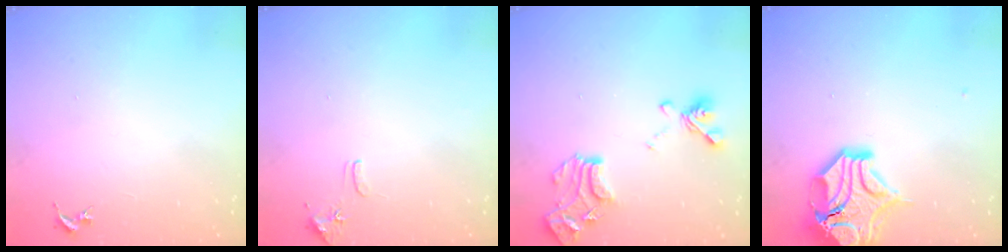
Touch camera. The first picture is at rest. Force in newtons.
{"total": 8.1, "press": 8.1, "slide": 0.7}
{"total": 16.4, "press": 16.4, "slide": 1.4}
{"total": 16.7, "press": 16.5, "slide": 2.5}